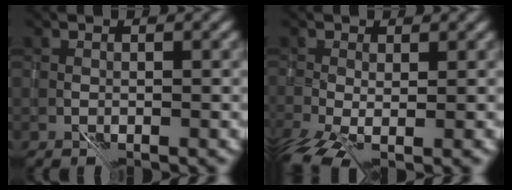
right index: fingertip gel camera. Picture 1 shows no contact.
{"total": 5.3, "force": [-2.0, 2.0, 4.5], "torque": [-0.085, -0.024, -0.028]}